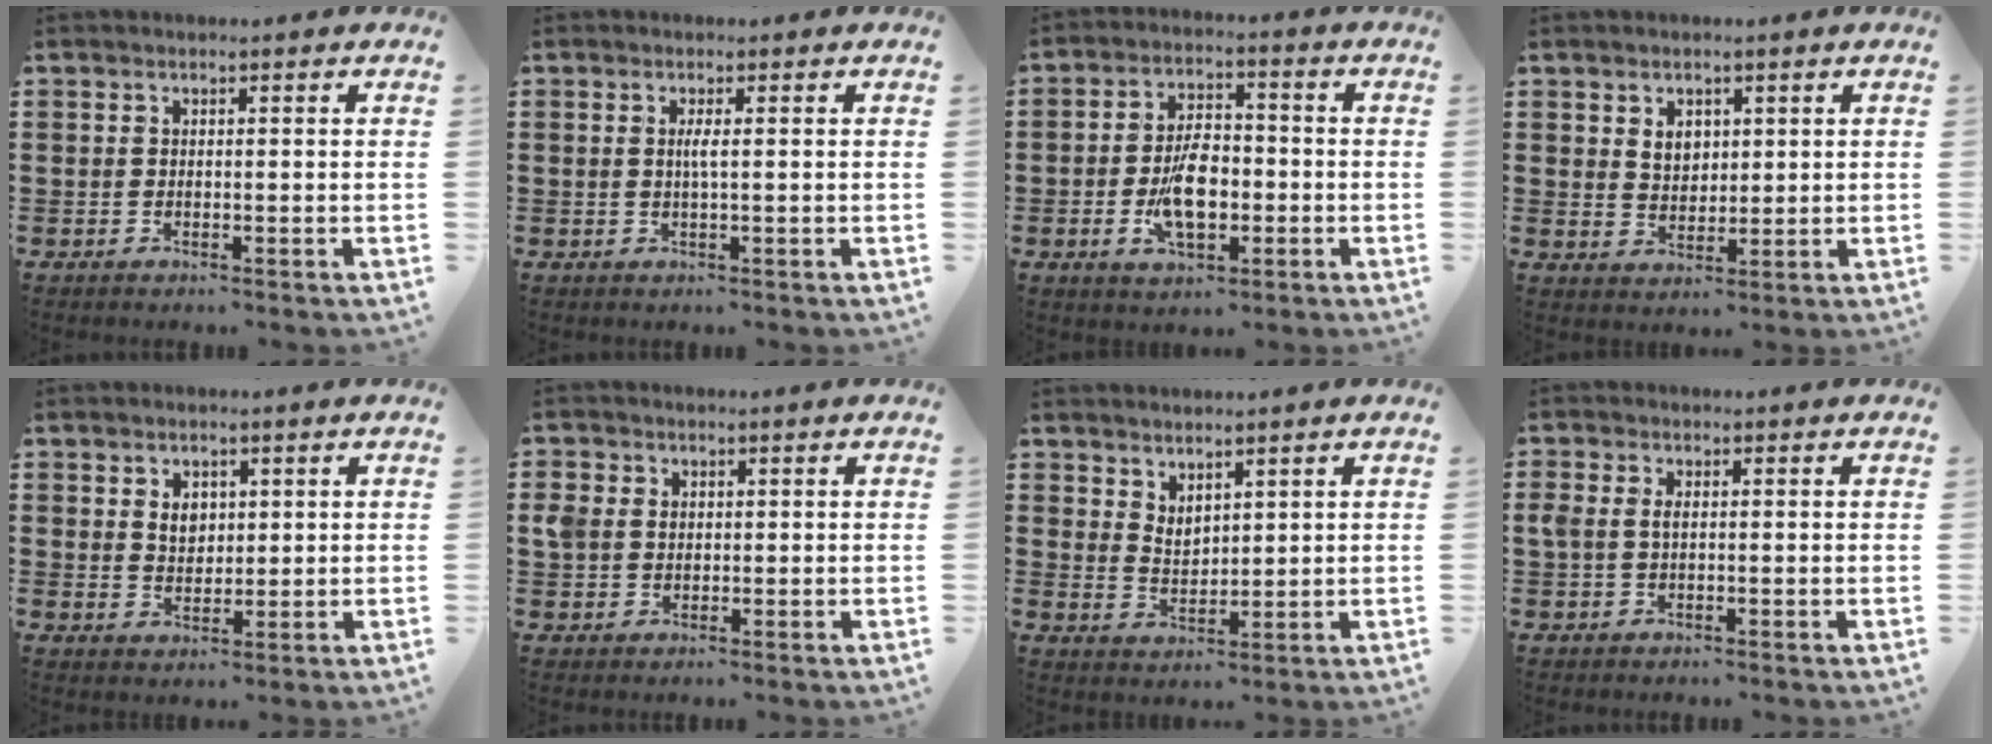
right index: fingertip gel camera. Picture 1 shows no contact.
{"total": 1.7, "force": [0.1, 0.0, 1.7], "torque": [-0.032, -0.003, 0.001]}
{"total": 8.3, "force": [-1.7, 4.3, 6.9], "torque": [-0.136, 0.001, -0.034]}
{"total": 3.0, "force": [1.4, 2.2, 1.5], "torque": [-0.036, 0.008, 0.025]}
{"total": 2.9, "force": [1.1, 2.1, 1.7], "torque": [-0.033, 0.005, 0.018]}
{"total": 3.1, "force": [0.6, 2.6, 1.6], "torque": [-0.046, 0.009, 0.007]}
{"total": 2.9, "force": [2.6, 1.2, 0.3], "torque": [-0.013, 0.000, 0.050]}
{"total": 2.0, "force": [0.2, 1.2, 1.6], "torque": [-0.041, 0.003, 0.000]}